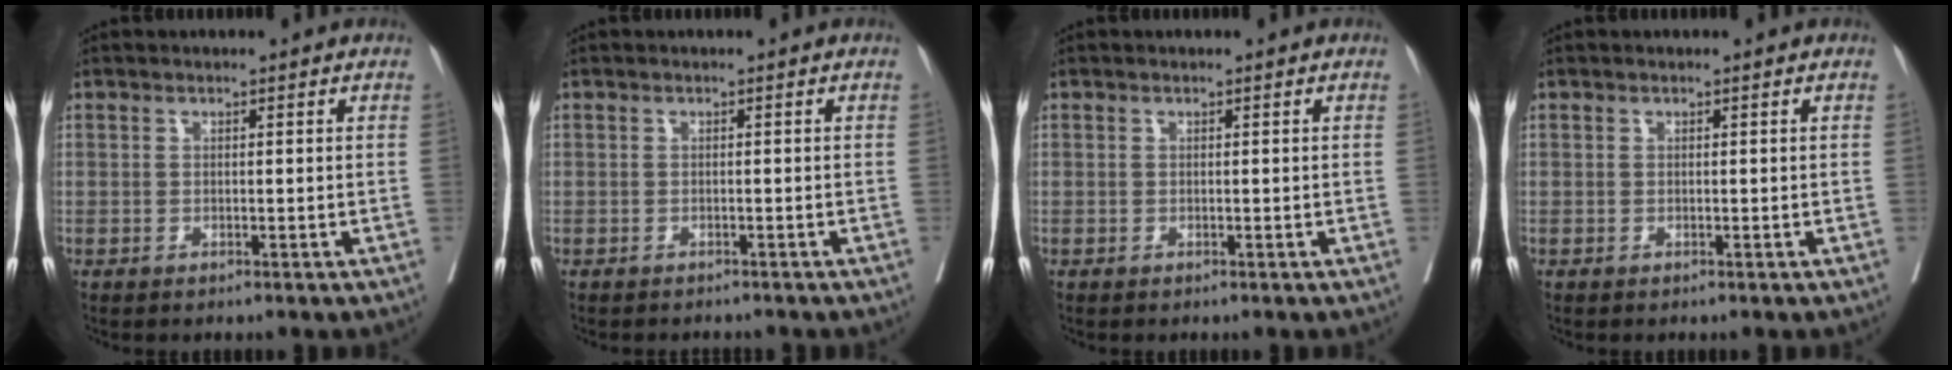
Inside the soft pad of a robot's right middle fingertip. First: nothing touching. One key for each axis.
{"total": 2.6, "fx": -2.5, "fy": 0.6, "fz": 0.5, "tx": -0.006, "ty": -0.004, "tz": -0.032}
{"total": 0.0}
{"total": 0.0}